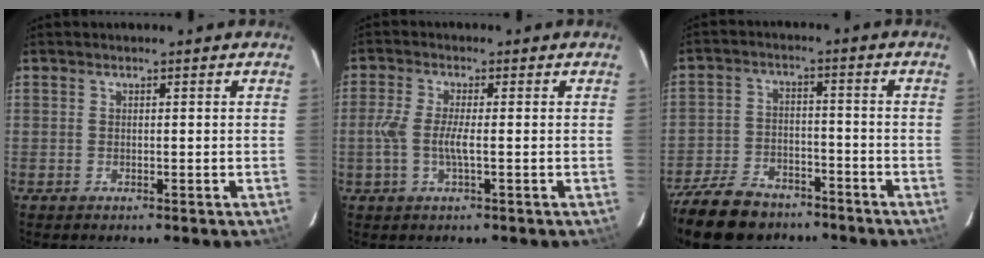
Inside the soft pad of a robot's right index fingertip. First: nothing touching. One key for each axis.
{"total": 4.9, "fx": -0.9, "fy": 0.7, "fz": 4.8, "tx": -0.103, "ty": -0.002, "tz": -0.020}
{"total": 16.9, "fx": -13.0, "fy": 8.2, "fz": 7.0, "tx": -0.181, "ty": -0.005, "tz": -0.209}